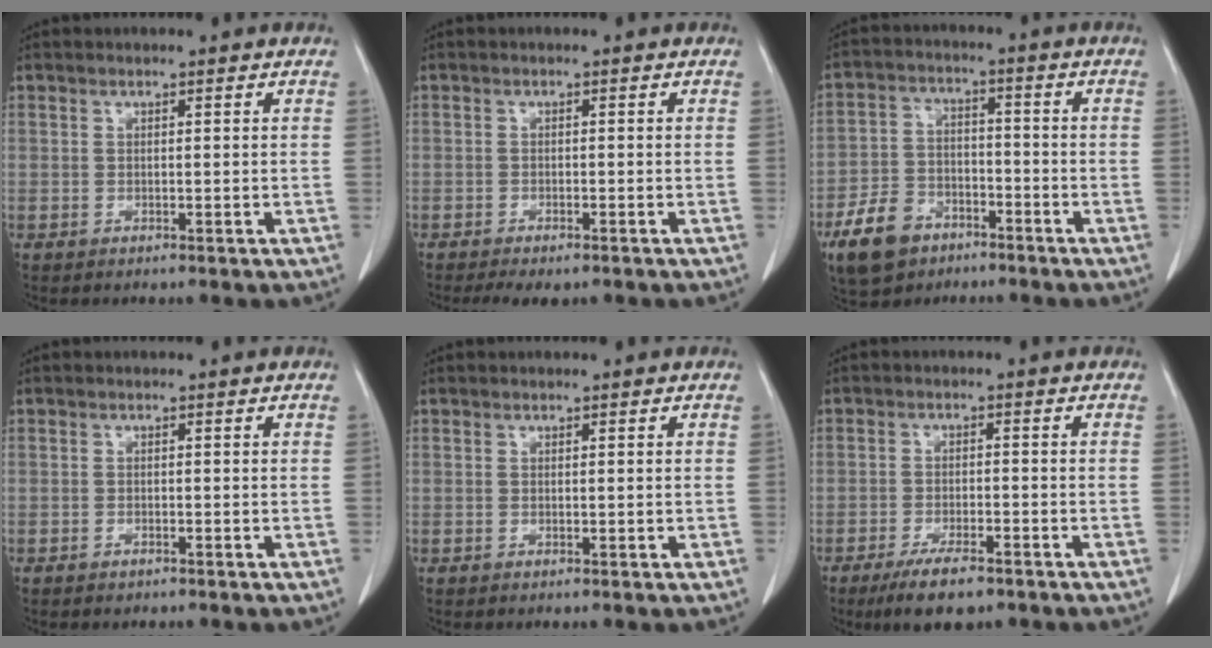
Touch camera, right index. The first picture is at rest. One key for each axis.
{"total": 4.4, "fx": -3.3, "fy": 1.5, "fz": 2.5, "tx": -0.035, "ty": -0.009, "tz": -0.046}
{"total": 9.3, "fx": -5.8, "fy": 6.0, "fz": 4.2, "tx": -0.095, "ty": 0.008, "tz": -0.100}
{"total": 0.8, "fx": -0.6, "fy": 0.3, "fz": 0.3, "tx": -0.008, "ty": 0.000, "tz": -0.008}
{"total": 0.0}
{"total": 6.6, "fx": -4.6, "fy": 1.9, "fz": 4.3, "tx": -0.073, "ty": -0.008, "tz": -0.075}